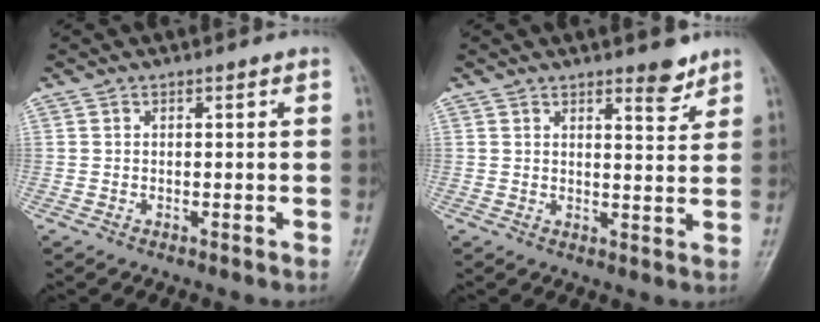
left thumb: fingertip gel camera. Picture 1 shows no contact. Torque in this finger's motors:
{"motor_torque": [-0.14, 0.05, -0.33, -0.33, 0.09]}